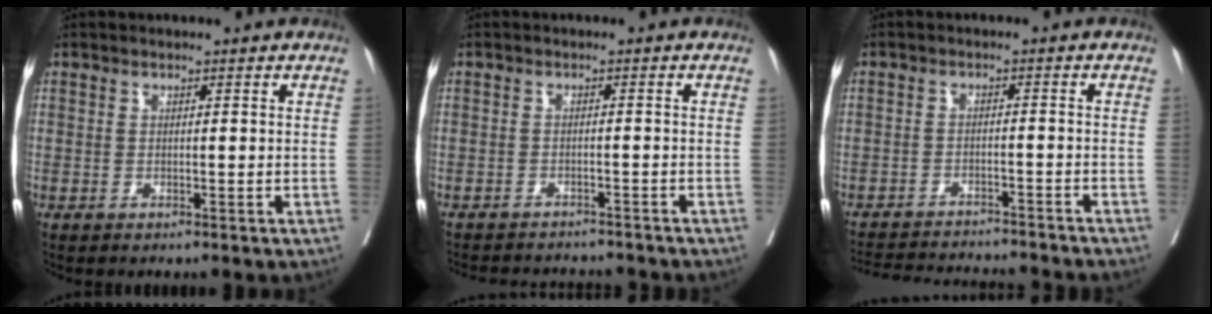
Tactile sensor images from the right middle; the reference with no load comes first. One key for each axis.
{"total": 8.8, "fx": -8.5, "fy": 1.8, "fz": 1.9, "tx": -0.030, "ty": 0.004, "tz": -0.108}
{"total": 14.3, "fx": -13.5, "fy": 1.3, "fz": 4.3, "tx": -0.073, "ty": -0.008, "tz": -0.182}